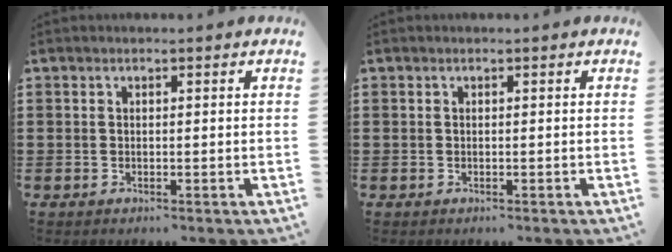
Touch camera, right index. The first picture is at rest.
{"total": 0.0}